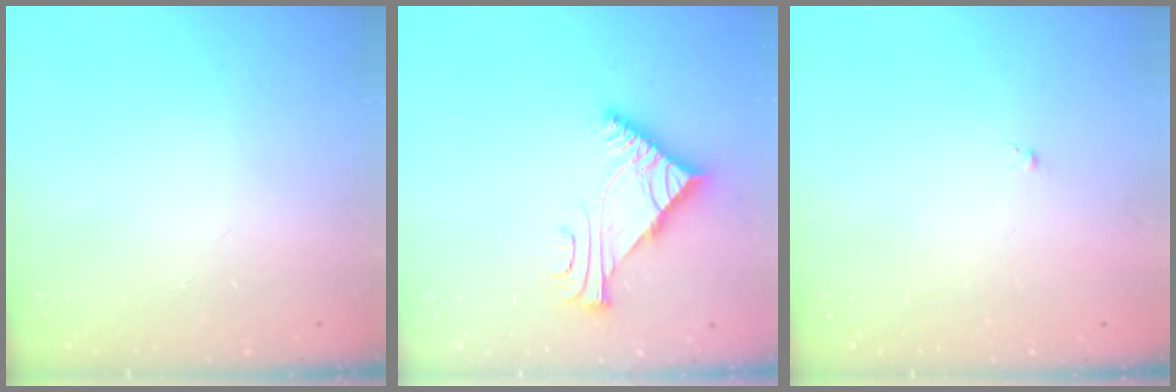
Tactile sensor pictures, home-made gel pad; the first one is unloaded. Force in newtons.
{"total": 8.0, "press": 7.9, "slide": 0.8}
{"total": 0.0}